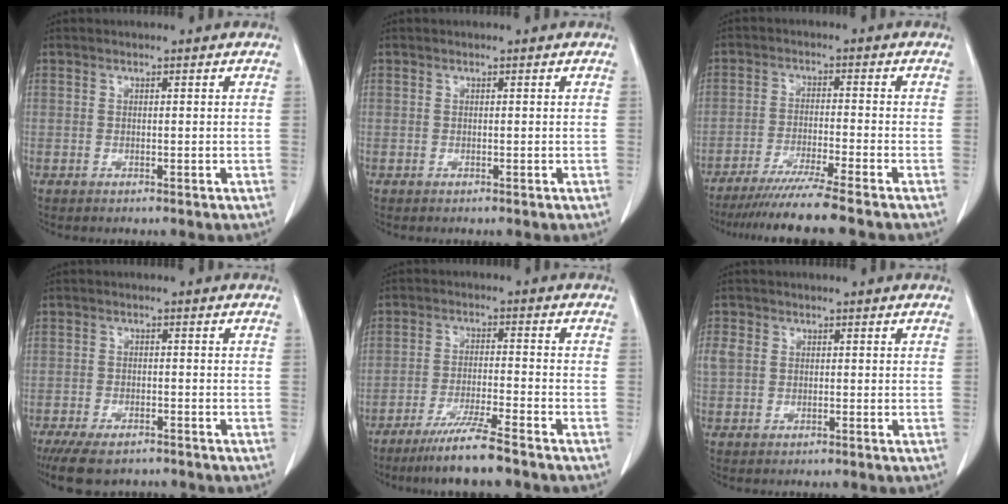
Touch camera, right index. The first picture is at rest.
{"total": 0.0}
{"total": 9.3, "force": [-7.8, -1.9, 4.7], "torque": [-0.063, -0.033, -0.127]}
{"total": 7.7, "force": [-6.2, 2.7, 3.7], "torque": [-0.057, -0.010, -0.096]}
{"total": 7.8, "force": [-6.1, -0.6, 4.8], "torque": [-0.086, -0.025, -0.111]}
{"total": 2.3, "force": [0.5, 1.9, 1.2], "torque": [-0.039, 0.013, 0.012]}